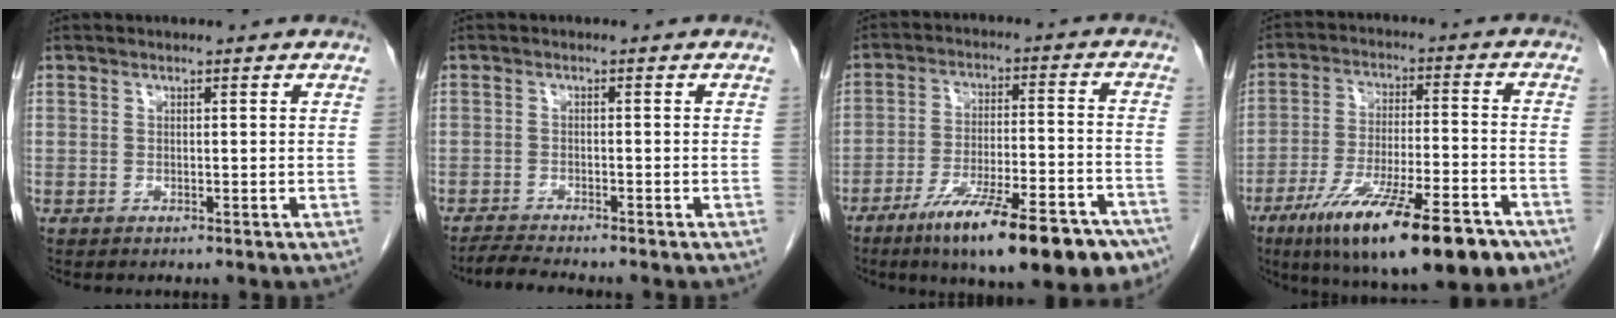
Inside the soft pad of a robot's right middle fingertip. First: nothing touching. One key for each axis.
{"total": 3.5, "fx": -3.3, "fy": -0.4, "fz": 1.1, "tx": -0.027, "ty": -0.018, "tz": -0.056}
{"total": 20.2, "fx": -13.9, "fy": 4.0, "fz": 14.1, "tx": -0.160, "ty": 0.002, "tz": -0.213}
{"total": 20.4, "fx": -12.9, "fy": 3.8, "fz": 15.4, "tx": -0.214, "ty": -0.028, "tz": -0.207}